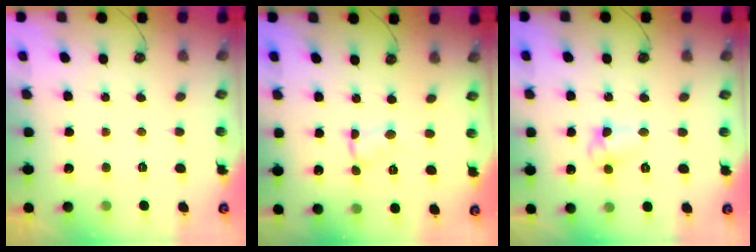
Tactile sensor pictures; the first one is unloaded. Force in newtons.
{"total": 1.8, "press": 1.8, "slide": 0.1}
{"total": 7.3, "press": 7.3, "slide": 0.5}